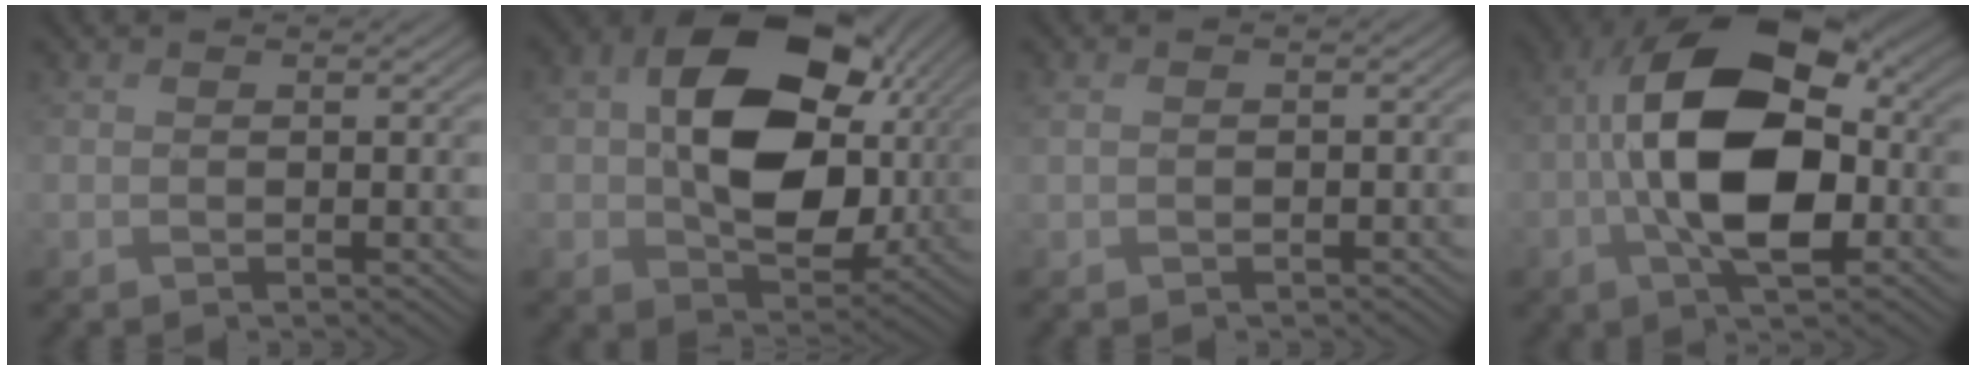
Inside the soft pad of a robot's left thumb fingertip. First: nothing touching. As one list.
[{"total": 15.6, "force": [2.3, 11.0, 10.8], "torque": [-0.181, -0.004, 0.049]}, {"total": 1.6, "force": [-0.1, 1.1, 1.2], "torque": [-0.025, -0.002, 0.004]}, {"total": 15.1, "force": [-1.5, 7.7, 12.8], "torque": [-0.243, 0.014, -0.044]}]